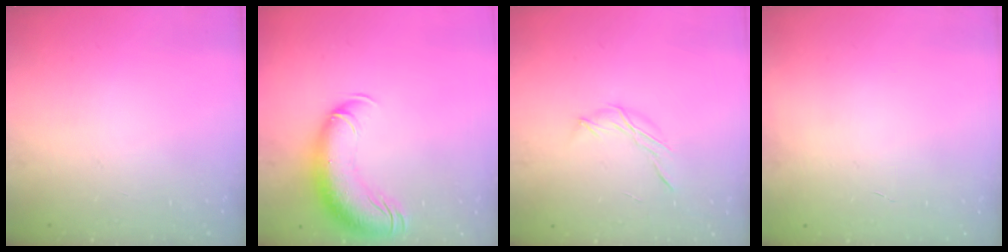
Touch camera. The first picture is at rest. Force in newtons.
{"total": 13.8, "press": 13.4, "slide": 3.2}
{"total": 6.2, "press": 6.1, "slide": 1.2}
{"total": 0.0}